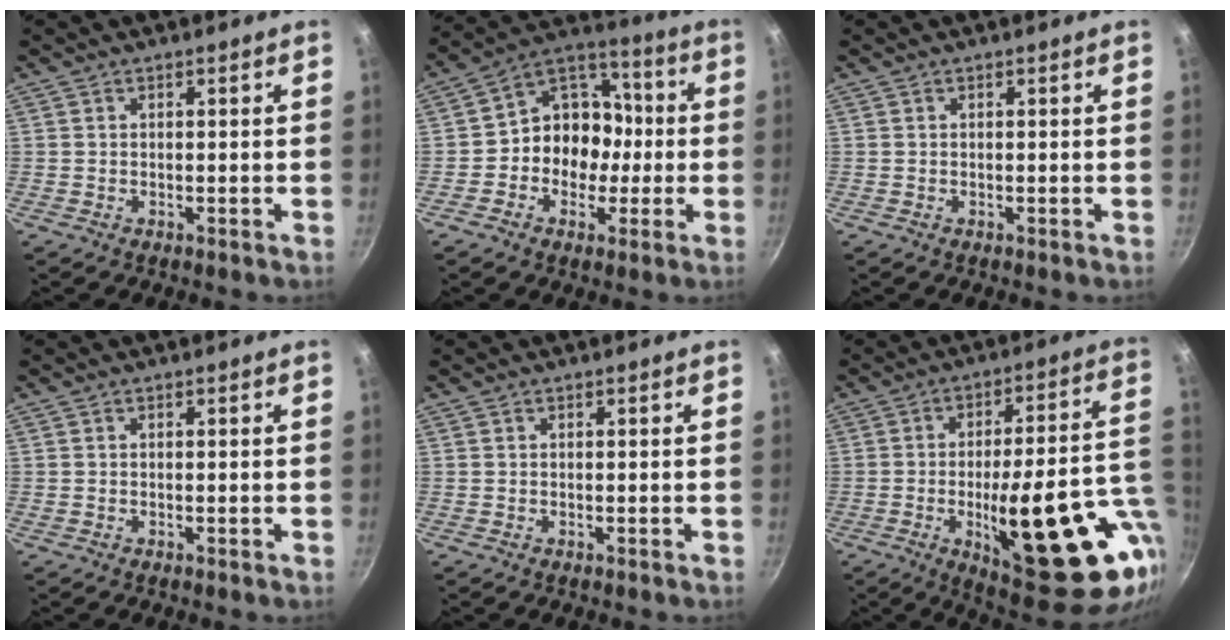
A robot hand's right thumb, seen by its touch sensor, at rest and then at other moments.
{"total": 13.1, "force": [-1.7, 11.0, 7.0], "torque": [-0.050, 0.044, -0.046]}
{"total": 0.0}
{"total": 0.0}
{"total": 0.0}
{"total": 26.2, "force": [-6.6, 8.7, 23.8], "torque": [-0.294, 0.008, -0.078]}